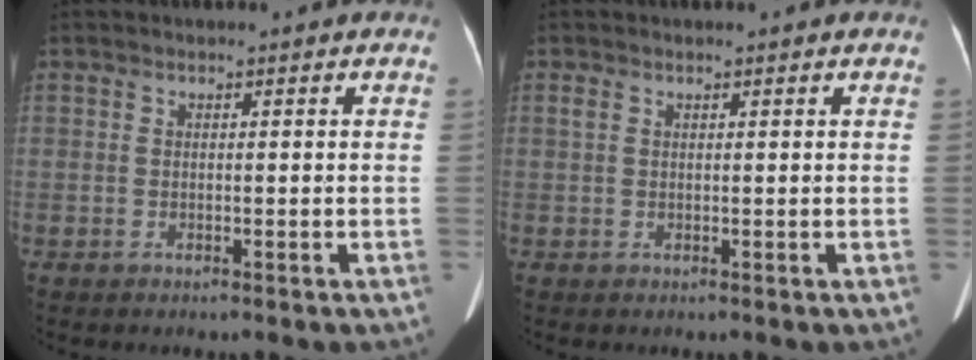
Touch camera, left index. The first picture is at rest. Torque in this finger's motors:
{"motor_torque": [0.18, -0.07, 0.10, 0.01]}